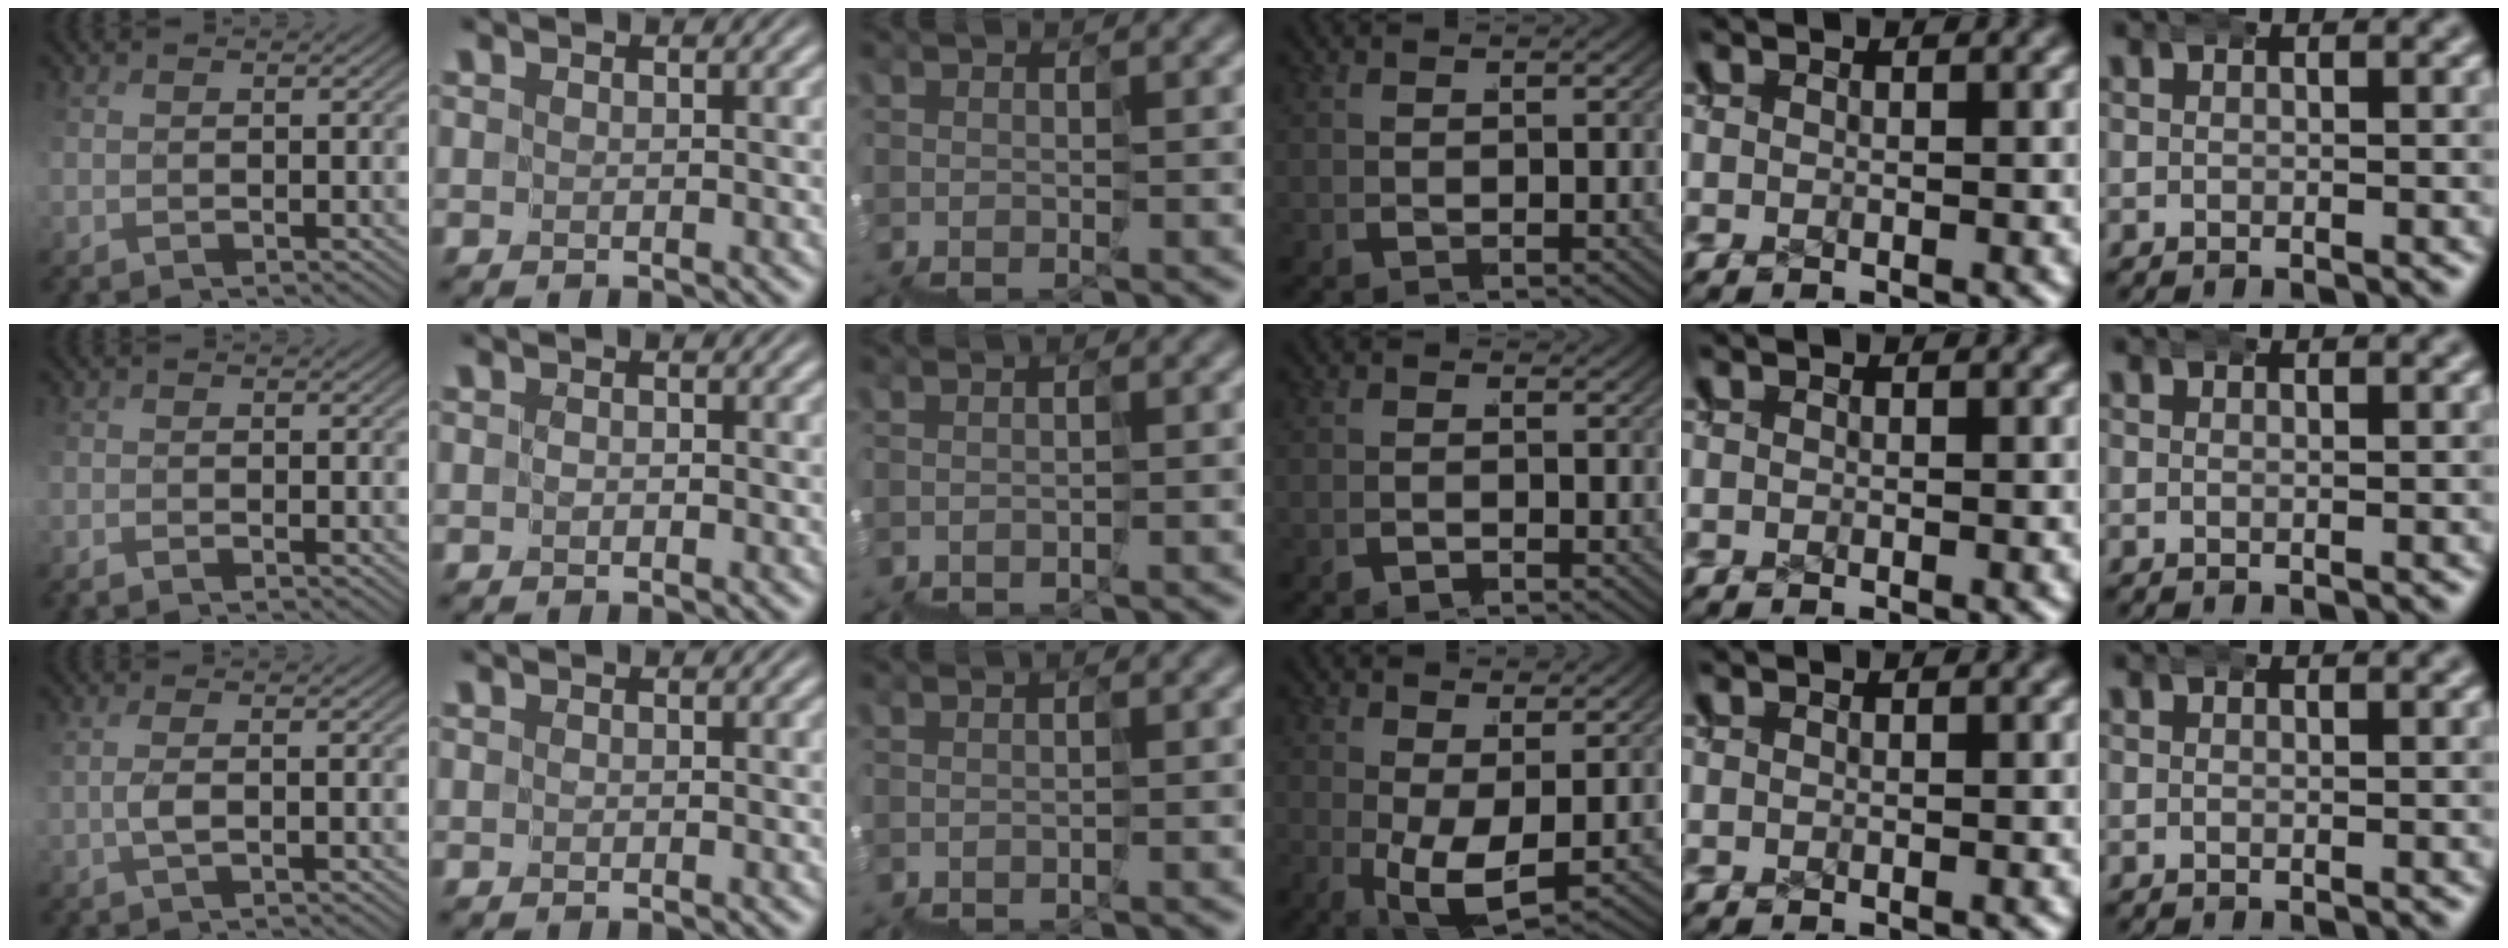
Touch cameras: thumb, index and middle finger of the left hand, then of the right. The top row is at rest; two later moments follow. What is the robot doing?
{"motion": "wrap", "object": "ethernet cable"}